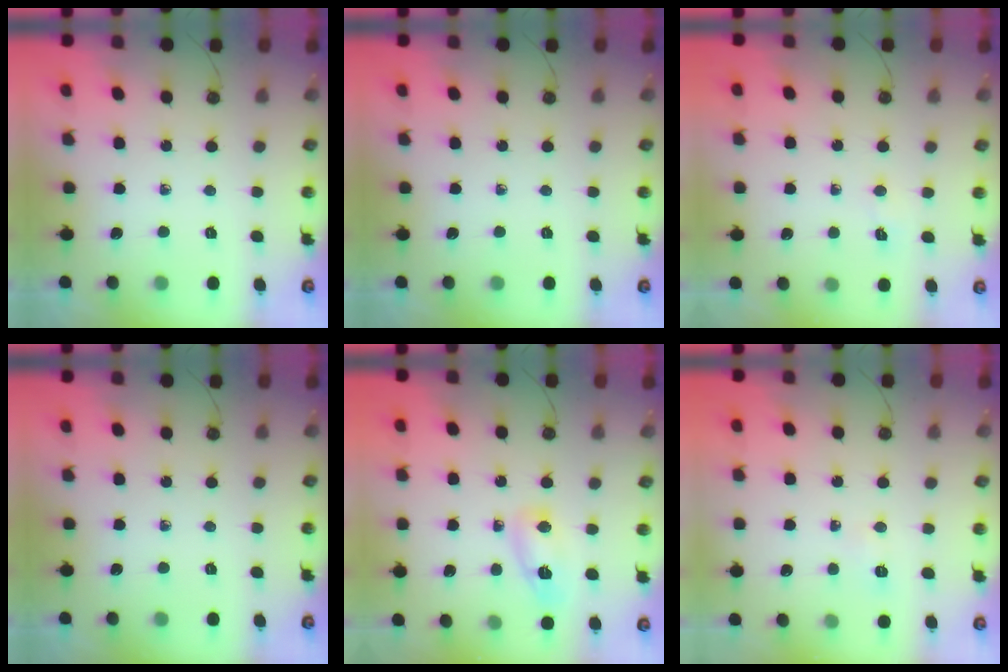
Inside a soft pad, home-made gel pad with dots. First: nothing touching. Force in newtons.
{"total": 0.0}
{"total": 1.8, "press": 1.6, "slide": 0.6}
{"total": 0.0}
{"total": 6.3, "press": 6.1, "slide": 1.4}
{"total": 5.6, "press": 3.8, "slide": 4.1}